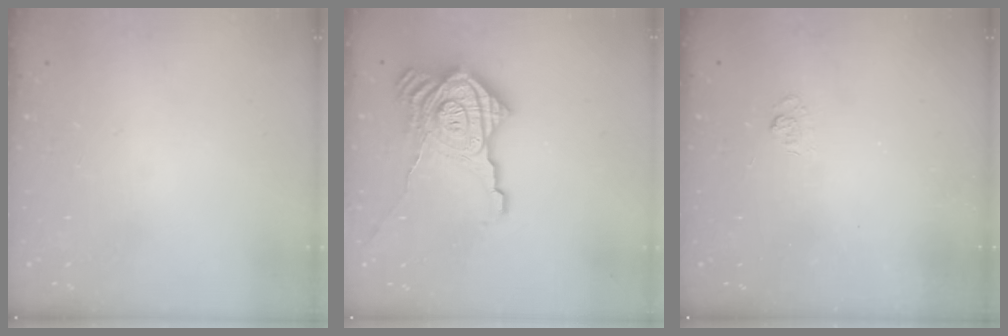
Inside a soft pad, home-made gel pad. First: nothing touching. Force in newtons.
{"total": 24.3, "press": 24.2, "slide": 1.8}
{"total": 2.9, "press": 2.5, "slide": 1.5}